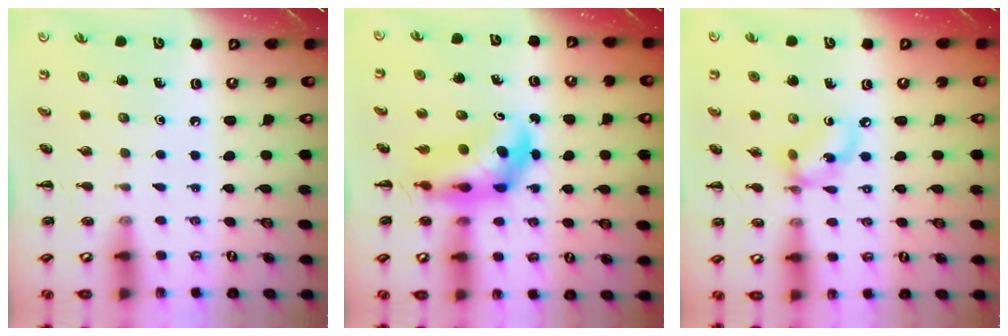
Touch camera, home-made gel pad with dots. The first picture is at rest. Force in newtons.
{"total": 5.7, "press": 5.6, "slide": 1.3}
{"total": 7.1, "press": 6.9, "slide": 1.6}